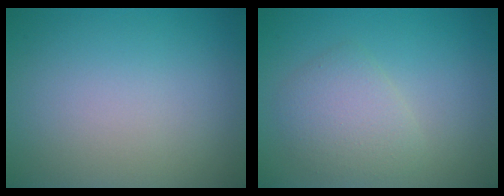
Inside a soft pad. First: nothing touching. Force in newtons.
{"total": 2.9, "press": 2.9, "slide": 0.0}